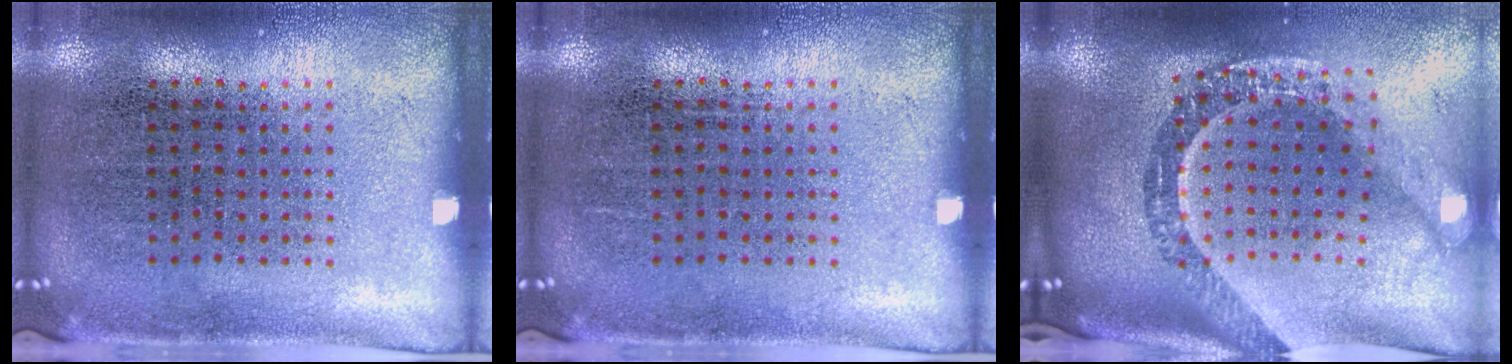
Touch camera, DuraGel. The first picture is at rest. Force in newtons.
{"total": 0.0}
{"total": 3.2, "press": 2.3, "slide": 2.2}